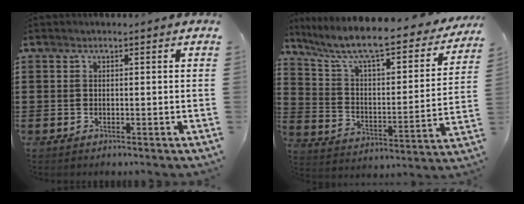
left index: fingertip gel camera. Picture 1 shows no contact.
{"total": 8.7, "force": [7.2, 1.0, 4.7], "torque": [-0.122, -0.055, 0.118]}